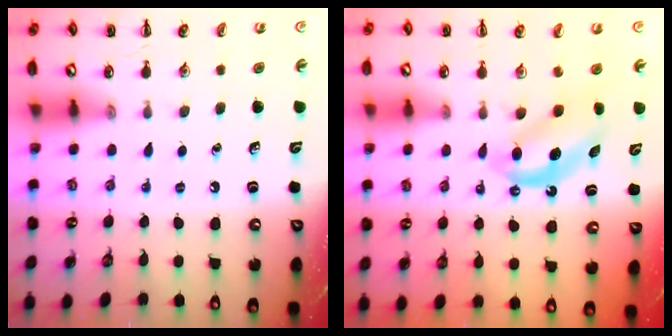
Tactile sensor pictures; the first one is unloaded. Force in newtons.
{"total": 6.3, "press": 6.2, "slide": 1.0}